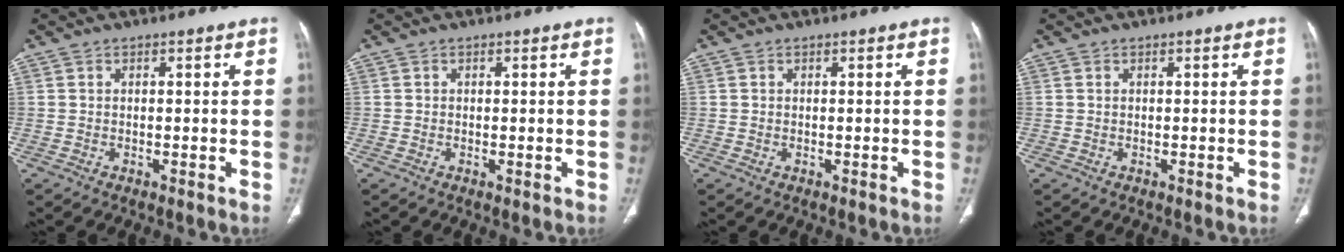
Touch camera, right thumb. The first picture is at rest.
{"total": 0.0}
{"total": 0.0}
{"total": 0.0}